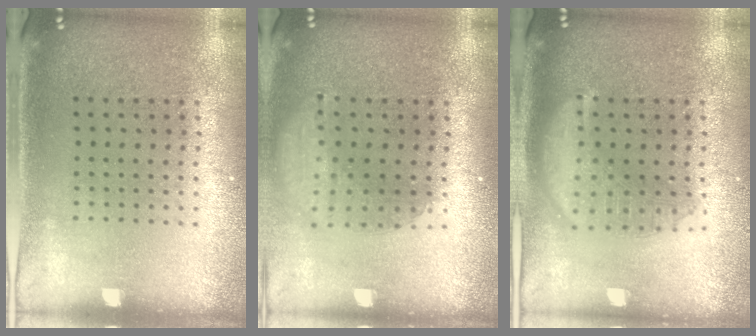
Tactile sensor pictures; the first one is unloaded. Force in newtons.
{"total": 1.7, "press": 1.3, "slide": 1.1}
{"total": 2.8, "press": 2.8, "slide": 0.3}